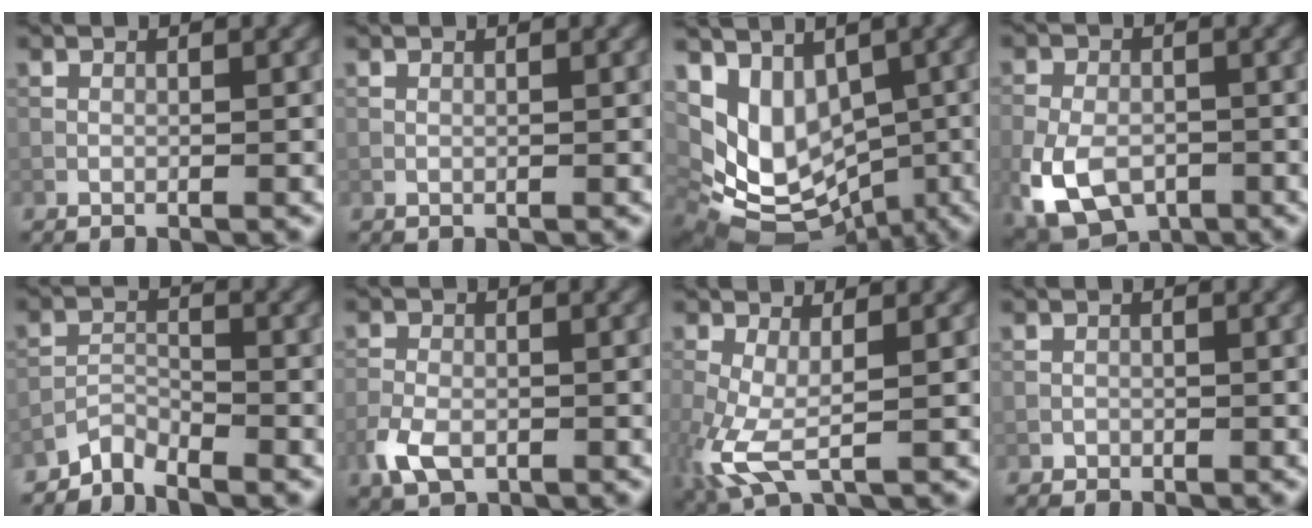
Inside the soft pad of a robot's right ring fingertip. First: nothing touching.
{"total": 0.0}
{"total": 9.0, "force": [0.5, 6.6, 6.1], "torque": [-0.100, -0.003, 0.037]}
{"total": 8.5, "force": [-3.3, 5.5, 5.6], "torque": [-0.129, -0.025, -0.057]}
{"total": 2.3, "force": [-2.2, 0.5, 0.3], "torque": [-0.005, 0.005, -0.050]}
{"total": 3.5, "force": [-1.6, 2.2, 2.2], "torque": [-0.050, -0.006, -0.036]}
{"total": 4.7, "force": [-1.0, 1.8, 4.3], "torque": [-0.123, -0.011, -0.024]}
{"total": 0.6, "force": [-0.3, 0.5, -0.1], "torque": [0.002, 0.001, -0.004]}